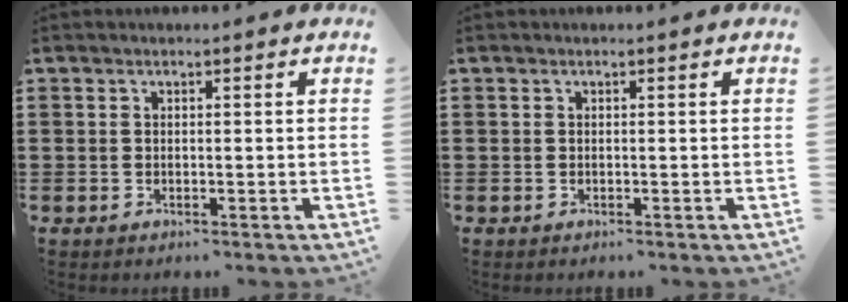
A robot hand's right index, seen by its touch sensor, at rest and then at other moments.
{"total": 0.0}